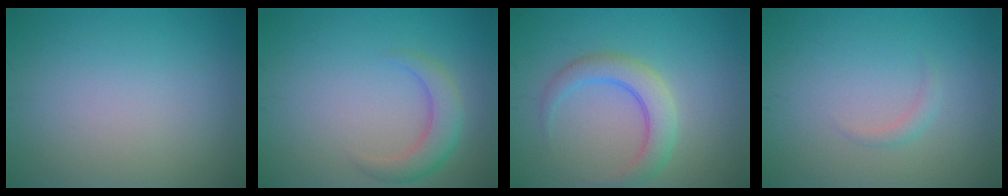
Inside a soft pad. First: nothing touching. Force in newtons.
{"total": 2.9, "press": 2.9, "slide": 0.2}
{"total": 3.6, "press": 3.6, "slide": 0.1}
{"total": 0.9, "press": 0.9, "slide": 0.1}